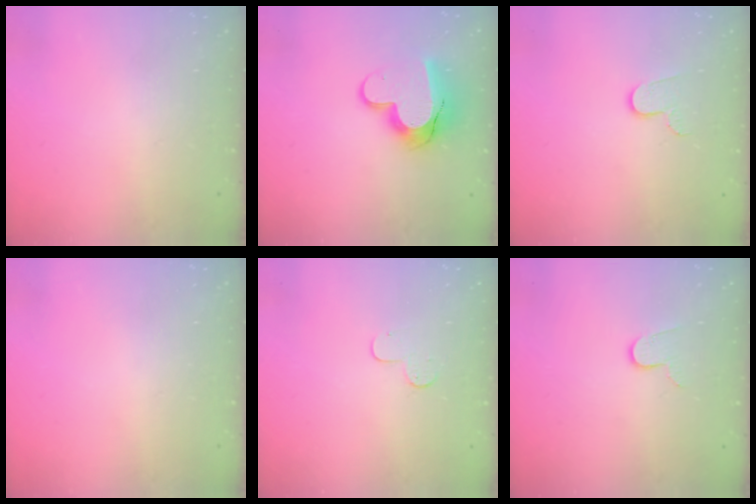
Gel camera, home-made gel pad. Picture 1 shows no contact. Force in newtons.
{"total": 11.8, "press": 11.8, "slide": 1.0}
{"total": 7.0, "press": 7.0, "slide": 0.5}
{"total": 0.0}
{"total": 4.3, "press": 4.3, "slide": 0.4}
{"total": 6.0, "press": 6.0, "slide": 0.5}